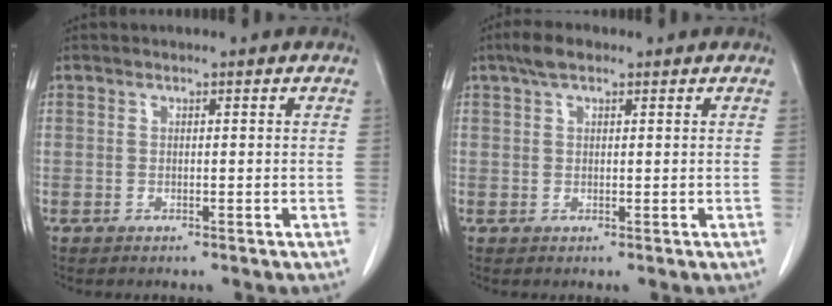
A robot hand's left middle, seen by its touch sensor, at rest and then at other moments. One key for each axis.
{"total": 3.0, "fx": 2.0, "fy": 1.2, "fz": 1.9, "tx": -0.040, "ty": 0.014, "tz": 0.036}